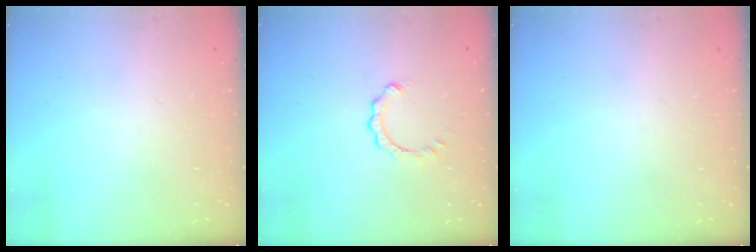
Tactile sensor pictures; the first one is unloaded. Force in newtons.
{"total": 1.1, "press": 1.1, "slide": 0.1}
{"total": 0.0}